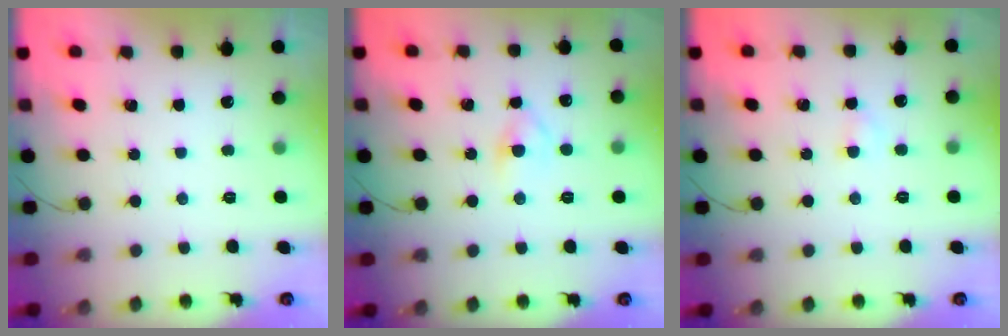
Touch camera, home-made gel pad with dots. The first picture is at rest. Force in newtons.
{"total": 3.8, "press": 3.6, "slide": 1.1}
{"total": 2.5, "press": 2.3, "slide": 0.9}